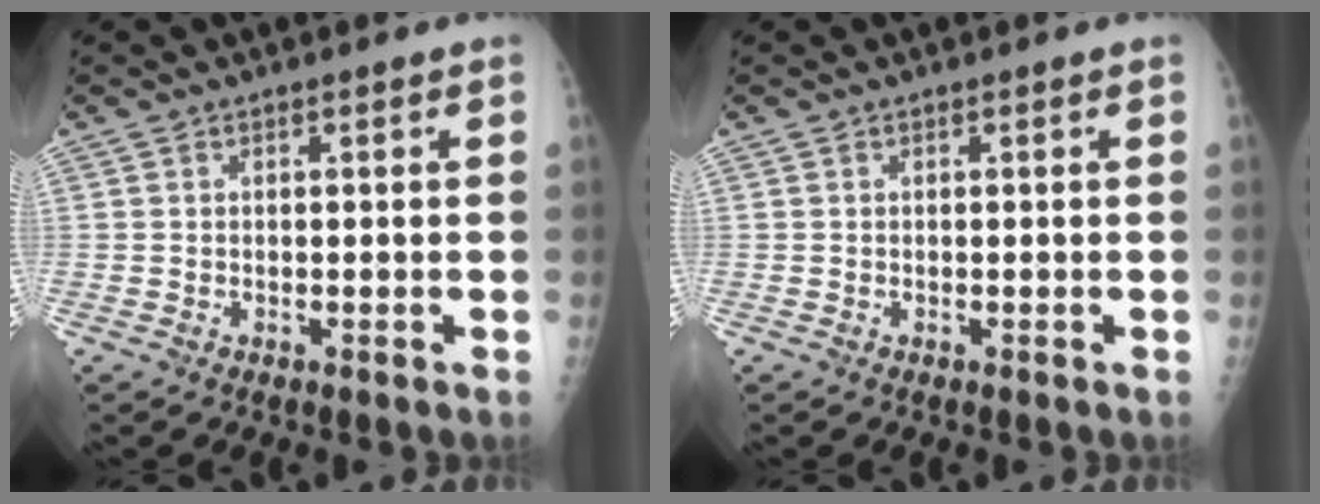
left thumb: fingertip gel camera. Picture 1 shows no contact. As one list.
[{"total": 0.0}]